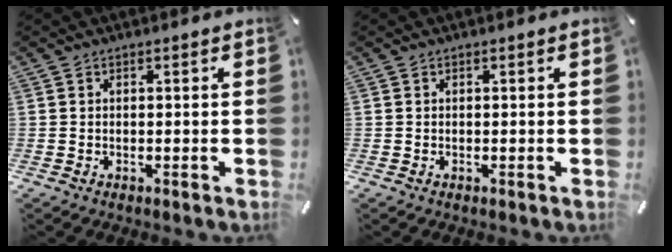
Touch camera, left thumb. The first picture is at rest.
{"total": 0.0}